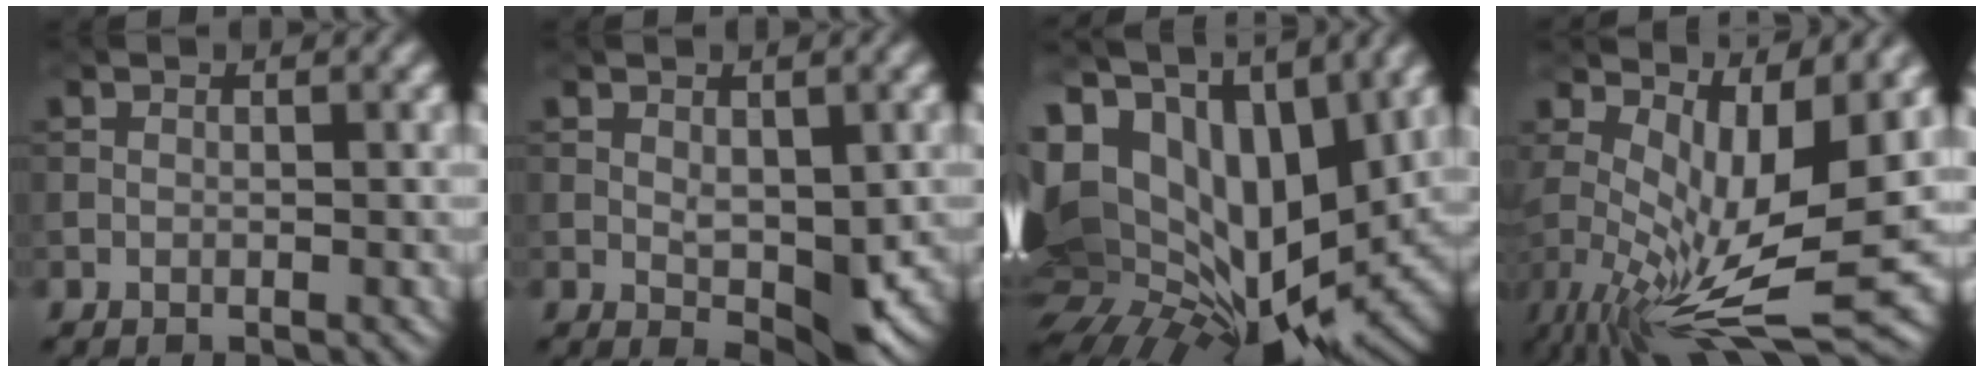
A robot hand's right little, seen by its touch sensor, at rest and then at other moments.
{"total": 4.0, "force": [-0.1, 2.0, 3.5], "torque": [-0.057, -0.006, 0.007]}
{"total": 20.3, "force": [3.6, 12.6, 15.6], "torque": [-0.306, -0.016, 0.093]}
{"total": 9.8, "force": [0.3, 3.1, 9.3], "torque": [-0.171, -0.017, 0.017]}